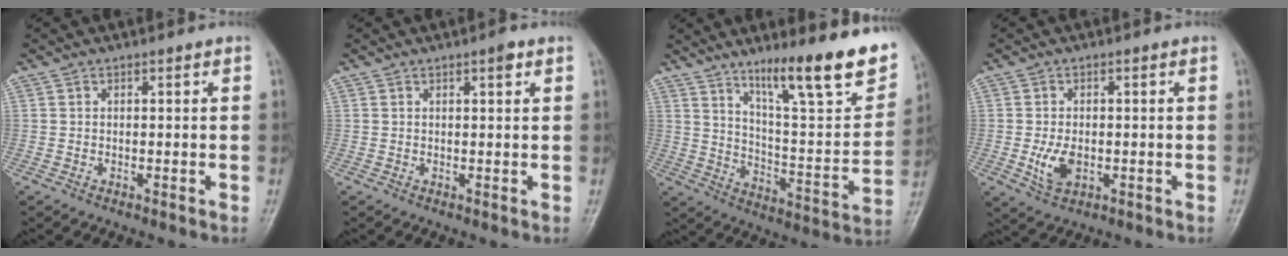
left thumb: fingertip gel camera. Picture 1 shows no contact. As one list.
[{"total": 1.6, "force": [0.9, 0.4, 1.3], "torque": [-0.018, -0.001, 0.012]}, {"total": 21.3, "force": [13.8, 4.1, 15.8], "torque": [-0.198, -0.069, 0.221]}, {"total": 5.3, "force": [-1.0, 3.2, 4.0], "torque": [-0.074, -0.004, -0.012]}]